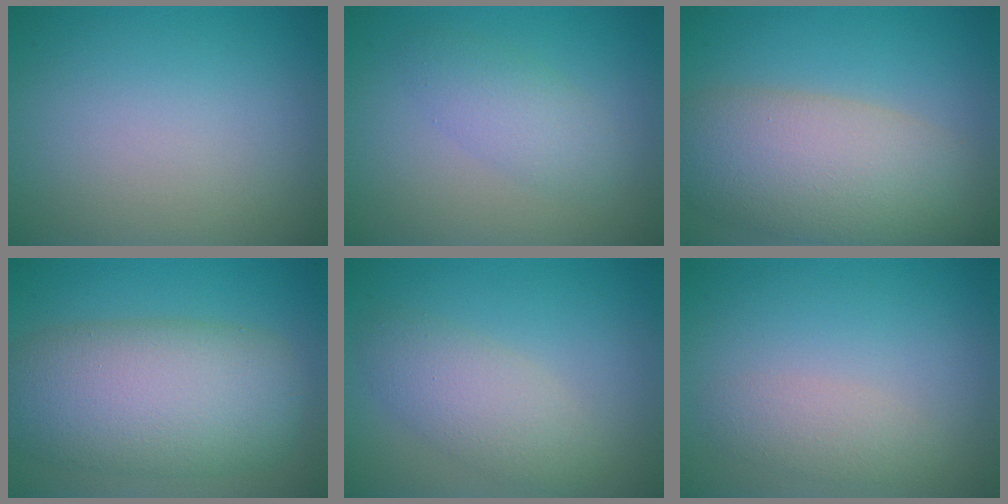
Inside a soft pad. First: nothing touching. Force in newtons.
{"total": 2.7, "press": 2.7, "slide": 0.1}
{"total": 8.8, "press": 8.7, "slide": 0.5}
{"total": 10.0, "press": 9.9, "slide": 0.4}
{"total": 3.5, "press": 3.5, "slide": 0.0}
{"total": 2.1, "press": 2.0, "slide": 0.1}